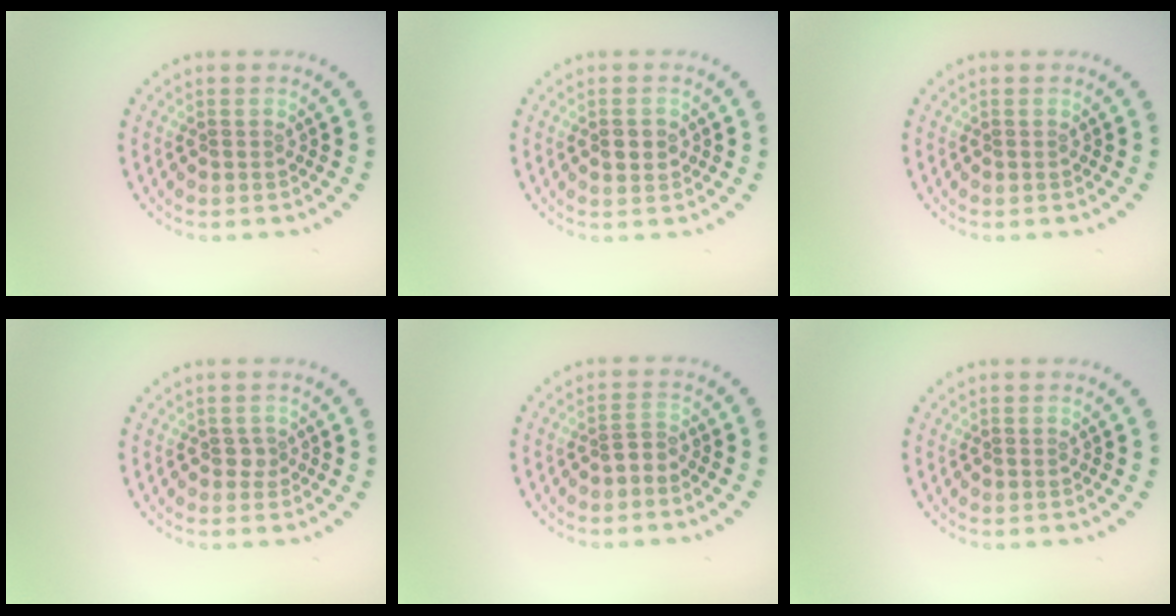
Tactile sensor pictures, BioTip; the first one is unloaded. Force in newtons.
{"total": 1.5, "press": 1.5, "slide": 0.0}
{"total": 0.0}
{"total": 1.0, "press": 0.7, "slide": 0.7}
{"total": 1.2, "press": 0.6, "slide": 1.0}
{"total": 0.0}